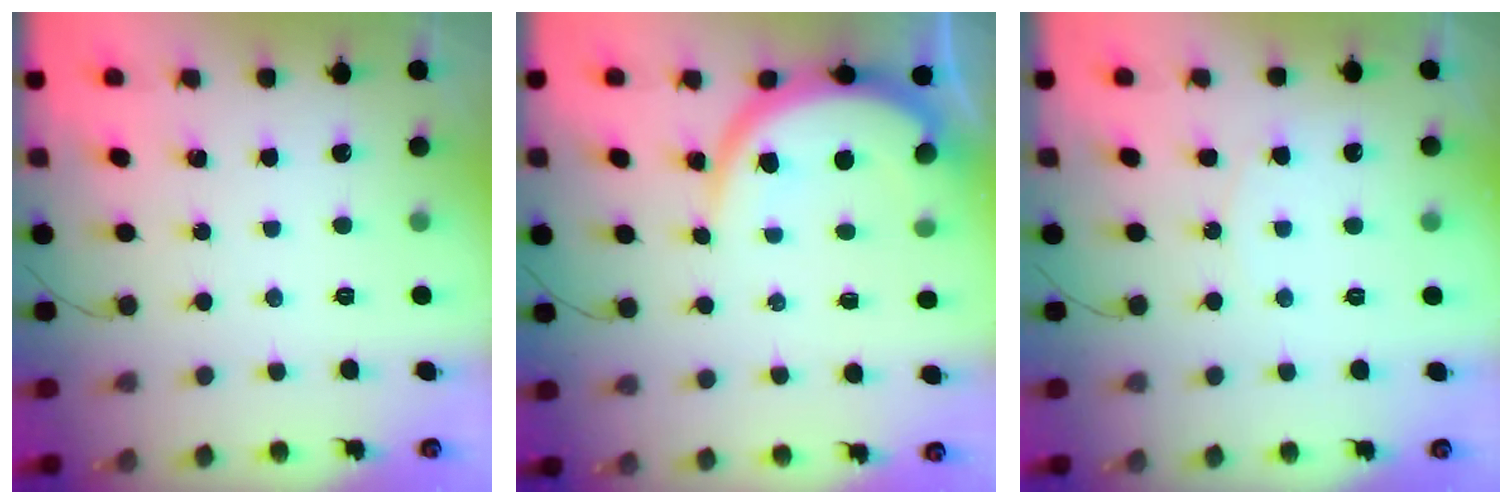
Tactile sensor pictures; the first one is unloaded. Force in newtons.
{"total": 8.7, "press": 8.6, "slide": 1.0}
{"total": 5.3, "press": 5.2, "slide": 0.5}